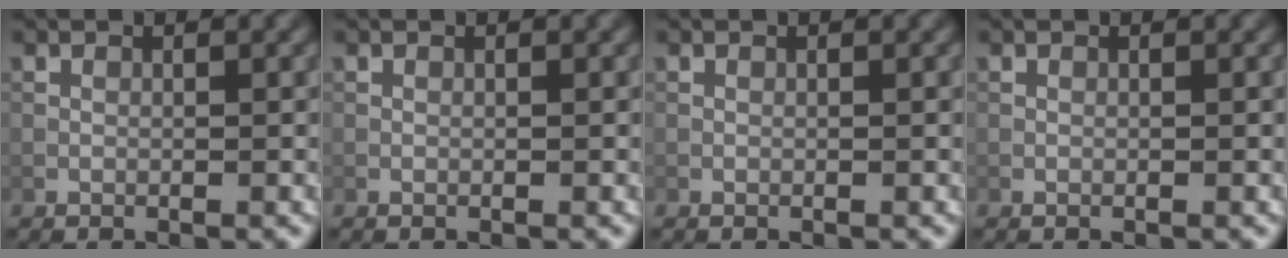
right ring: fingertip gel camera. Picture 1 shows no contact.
{"total": 0.0}
{"total": 0.0}
{"total": 0.0}